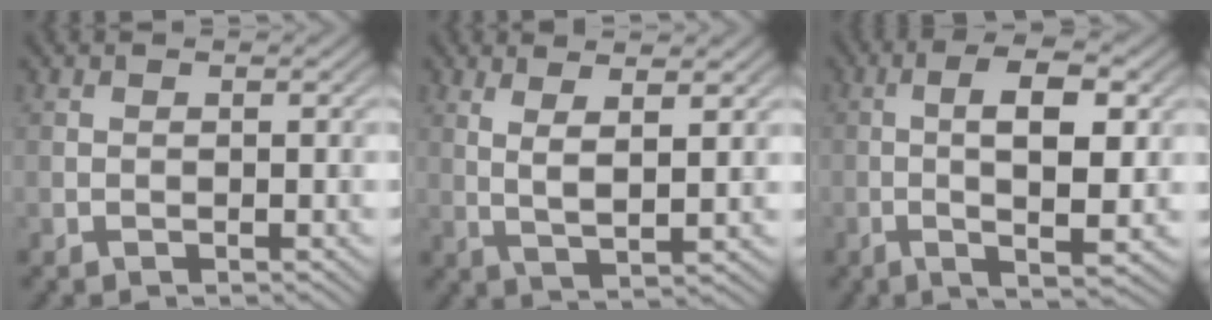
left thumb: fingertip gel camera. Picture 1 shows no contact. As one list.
[{"total": 4.8, "force": [2.3, 0.9, 4.2], "torque": [-0.085, -0.004, 0.051]}, {"total": 8.7, "force": [0.1, 2.2, 8.4], "torque": [-0.145, 0.007, -0.001]}]